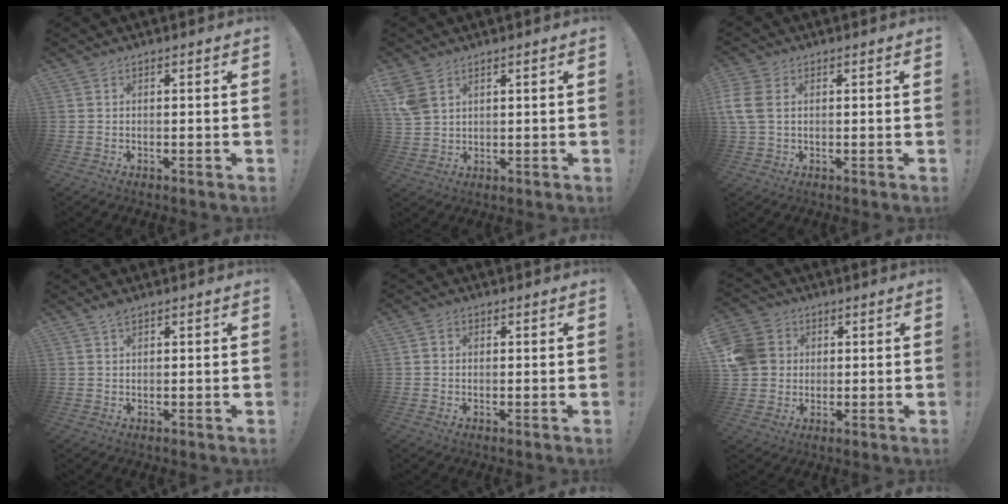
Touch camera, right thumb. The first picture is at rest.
{"total": 6.0, "force": [3.3, 3.9, 3.2], "torque": [-0.063, -0.010, 0.066]}
{"total": 6.6, "force": [1.3, 4.6, 4.5], "torque": [-0.102, -0.004, 0.026]}
{"total": 2.0, "force": [1.4, 0.6, 1.2], "torque": [-0.020, -0.003, 0.024]}
{"total": 1.4, "force": [-0.1, 1.3, 0.6], "torque": [-0.014, 0.007, 0.000]}
{"total": 10.7, "force": [1.6, 9.7, 4.3], "torque": [-0.080, 0.010, 0.038]}